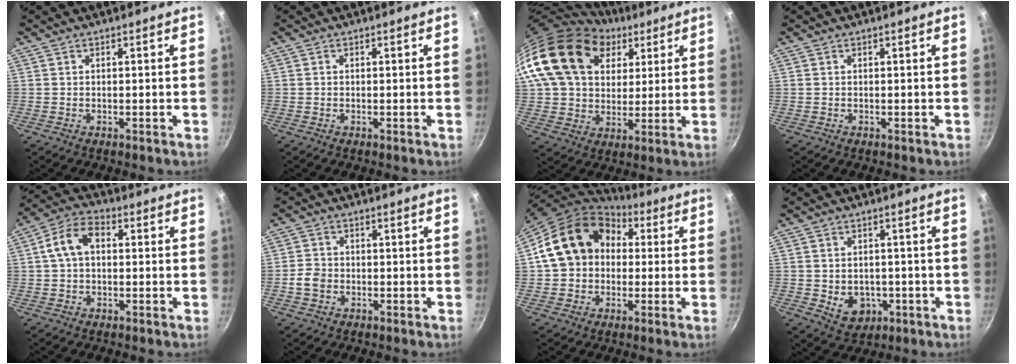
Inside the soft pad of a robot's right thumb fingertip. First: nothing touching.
{"total": 0.0}
{"total": 22.3, "force": [9.2, 16.2, 12.3], "torque": [-0.201, -0.002, 0.162]}
{"total": 0.0}
{"total": 8.3, "force": [0.9, 5.6, 6.0], "torque": [-0.100, 0.028, 0.004]}
{"total": 3.6, "force": [-1.1, 3.0, 1.6], "torque": [-0.025, 0.017, -0.024]}
{"total": 17.4, "force": [2.7, 14.1, 9.8], "torque": [-0.147, 0.043, 0.037]}
{"total": 6.9, "force": [-1.6, 5.5, 3.9], "torque": [-0.034, 0.006, -0.010]}